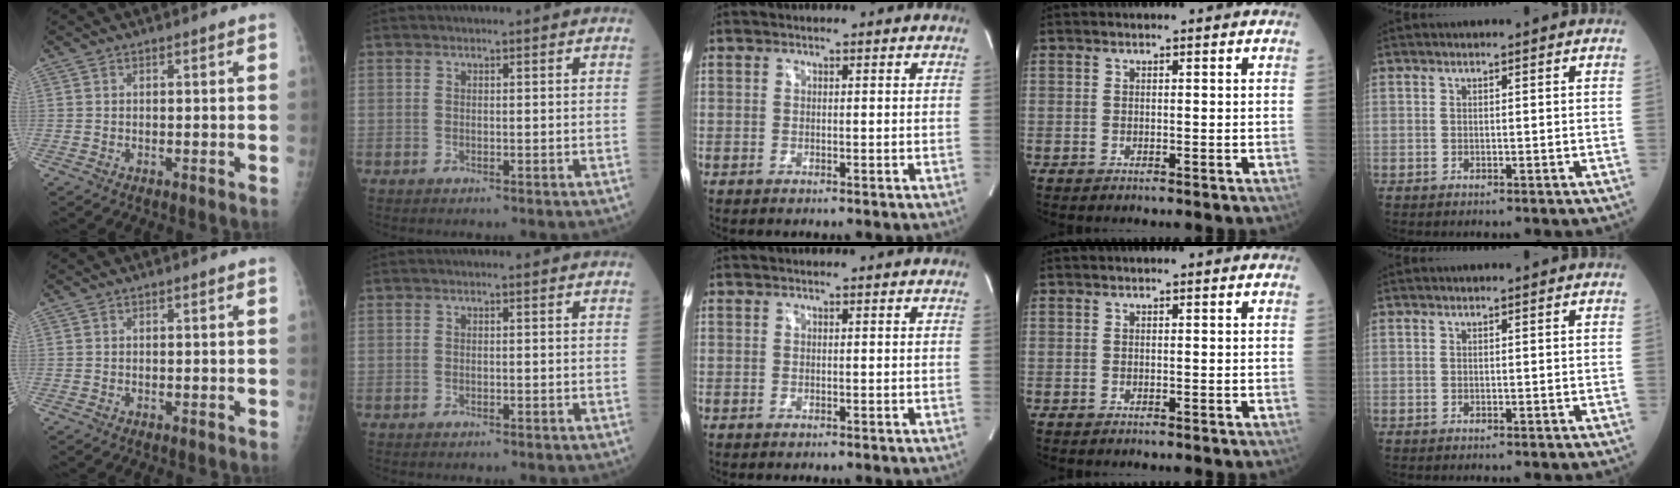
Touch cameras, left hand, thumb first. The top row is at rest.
{}